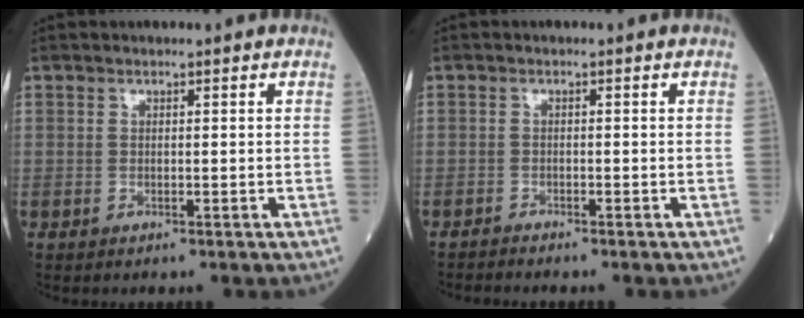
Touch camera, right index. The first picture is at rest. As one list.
[{"total": 1.6, "force": [-1.6, -0.2, 0.2], "torque": [-0.002, 0.000, -0.028]}]